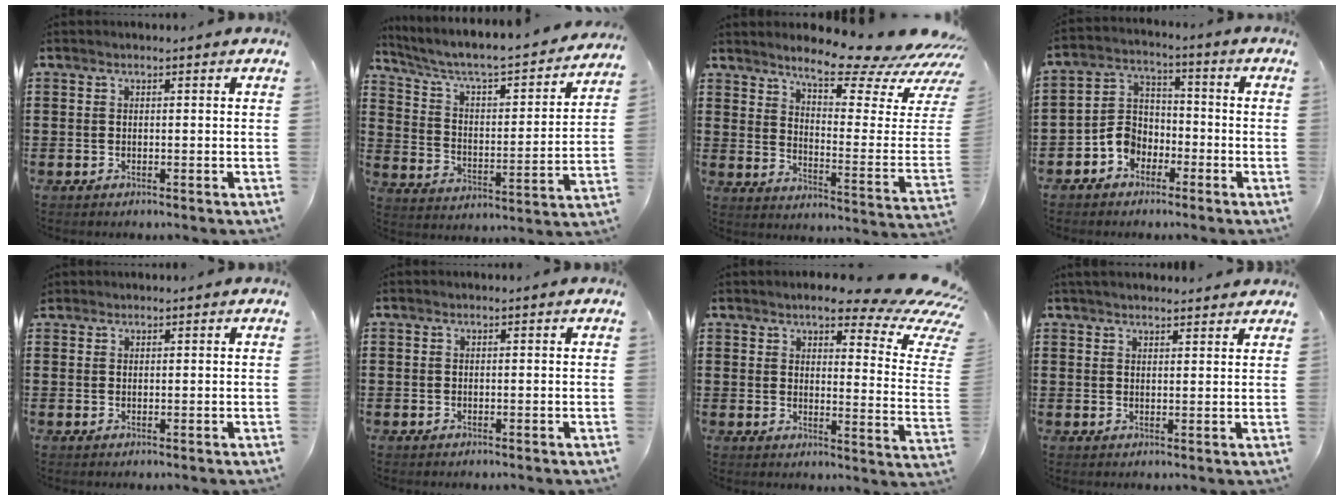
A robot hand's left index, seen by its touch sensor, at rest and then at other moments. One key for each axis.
{"total": 4.4, "fx": 3.7, "fy": 0.7, "fz": 2.3, "tx": -0.066, "ty": -0.041, "tz": 0.052}
{"total": 10.6, "fx": 9.3, "fy": 1.1, "fz": 4.9, "tx": -0.094, "ty": -0.075, "tz": 0.154}
{"total": 5.5, "fx": -3.4, "fy": 4.0, "fz": 1.7, "tx": -0.052, "ty": 0.012, "tz": -0.071}
{"total": 0.9, "fx": 0.8, "fy": 0.4, "fz": 0.0, "tx": -0.003, "ty": 0.001, "tz": 0.017}
{"total": 0.0}
{"total": 8.6, "fx": 6.7, "fy": 1.2, "fz": 5.4, "tx": -0.090, "ty": -0.051, "tz": 0.108}
{"total": 2.4, "fx": 2.3, "fy": 0.1, "fz": 0.4, "tx": -0.013, "ty": 0.000, "tz": 0.046}